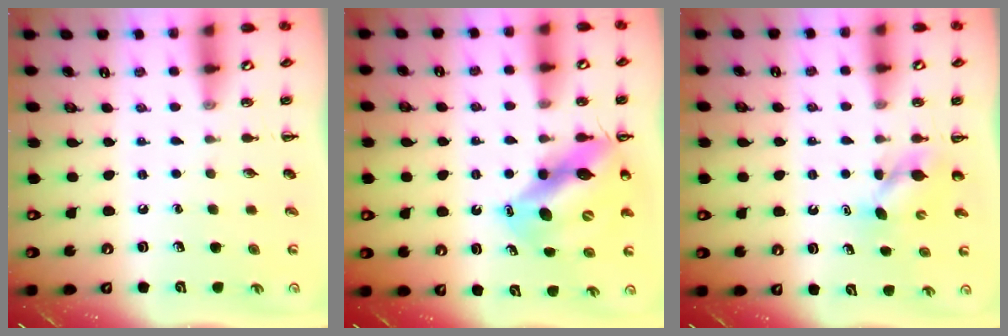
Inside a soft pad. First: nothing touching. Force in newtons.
{"total": 12.9, "press": 12.3, "slide": 3.8}
{"total": 4.4, "press": 4.3, "slide": 1.0}